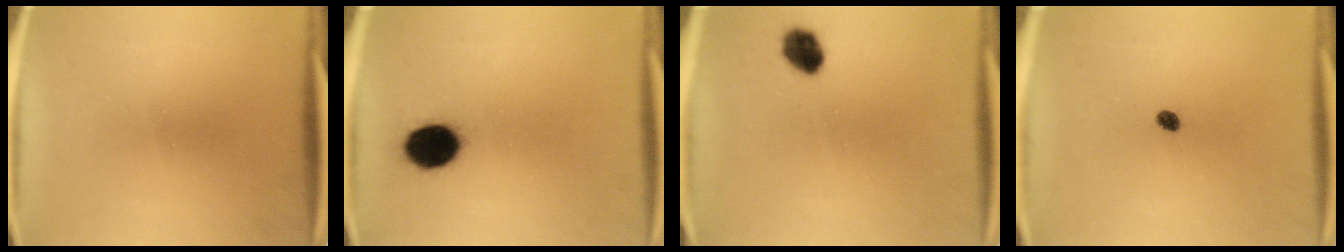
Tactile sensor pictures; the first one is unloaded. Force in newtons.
{"total": 10.1}
{"total": 5.6}
{"total": 1.7}